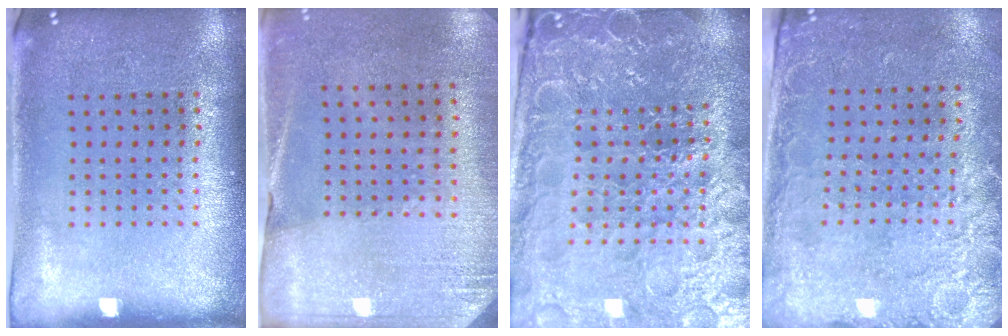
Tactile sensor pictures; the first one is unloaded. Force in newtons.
{"total": 2.6, "press": 2.4, "slide": 1.0}
{"total": 5.0, "press": 4.8, "slide": 1.5}
{"total": 2.7, "press": 2.2, "slide": 1.5}